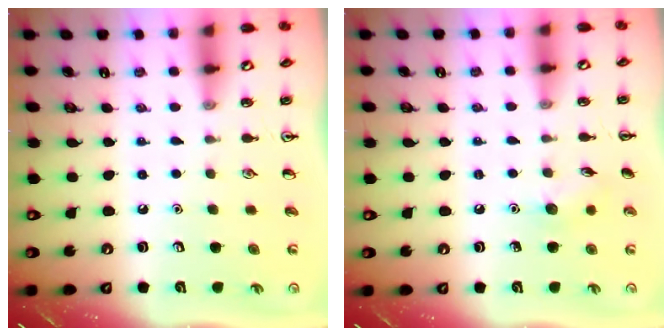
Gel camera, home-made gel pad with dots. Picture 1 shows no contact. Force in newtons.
{"total": 6.7, "press": 6.5, "slide": 1.6}